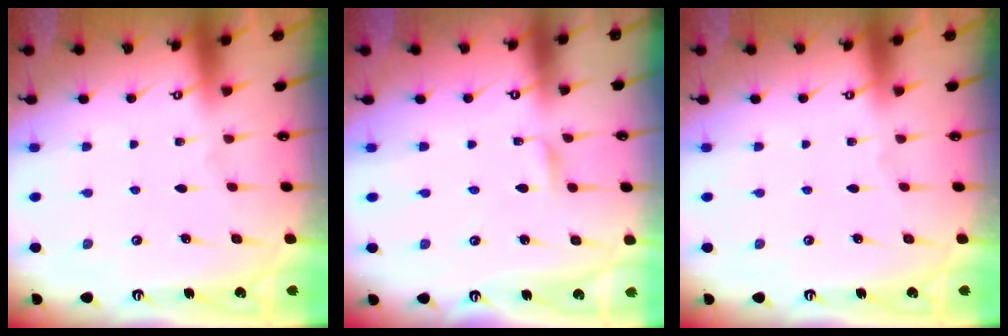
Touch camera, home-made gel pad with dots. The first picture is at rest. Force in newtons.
{"total": 1.4, "press": 1.4, "slide": 0.1}
{"total": 0.0}